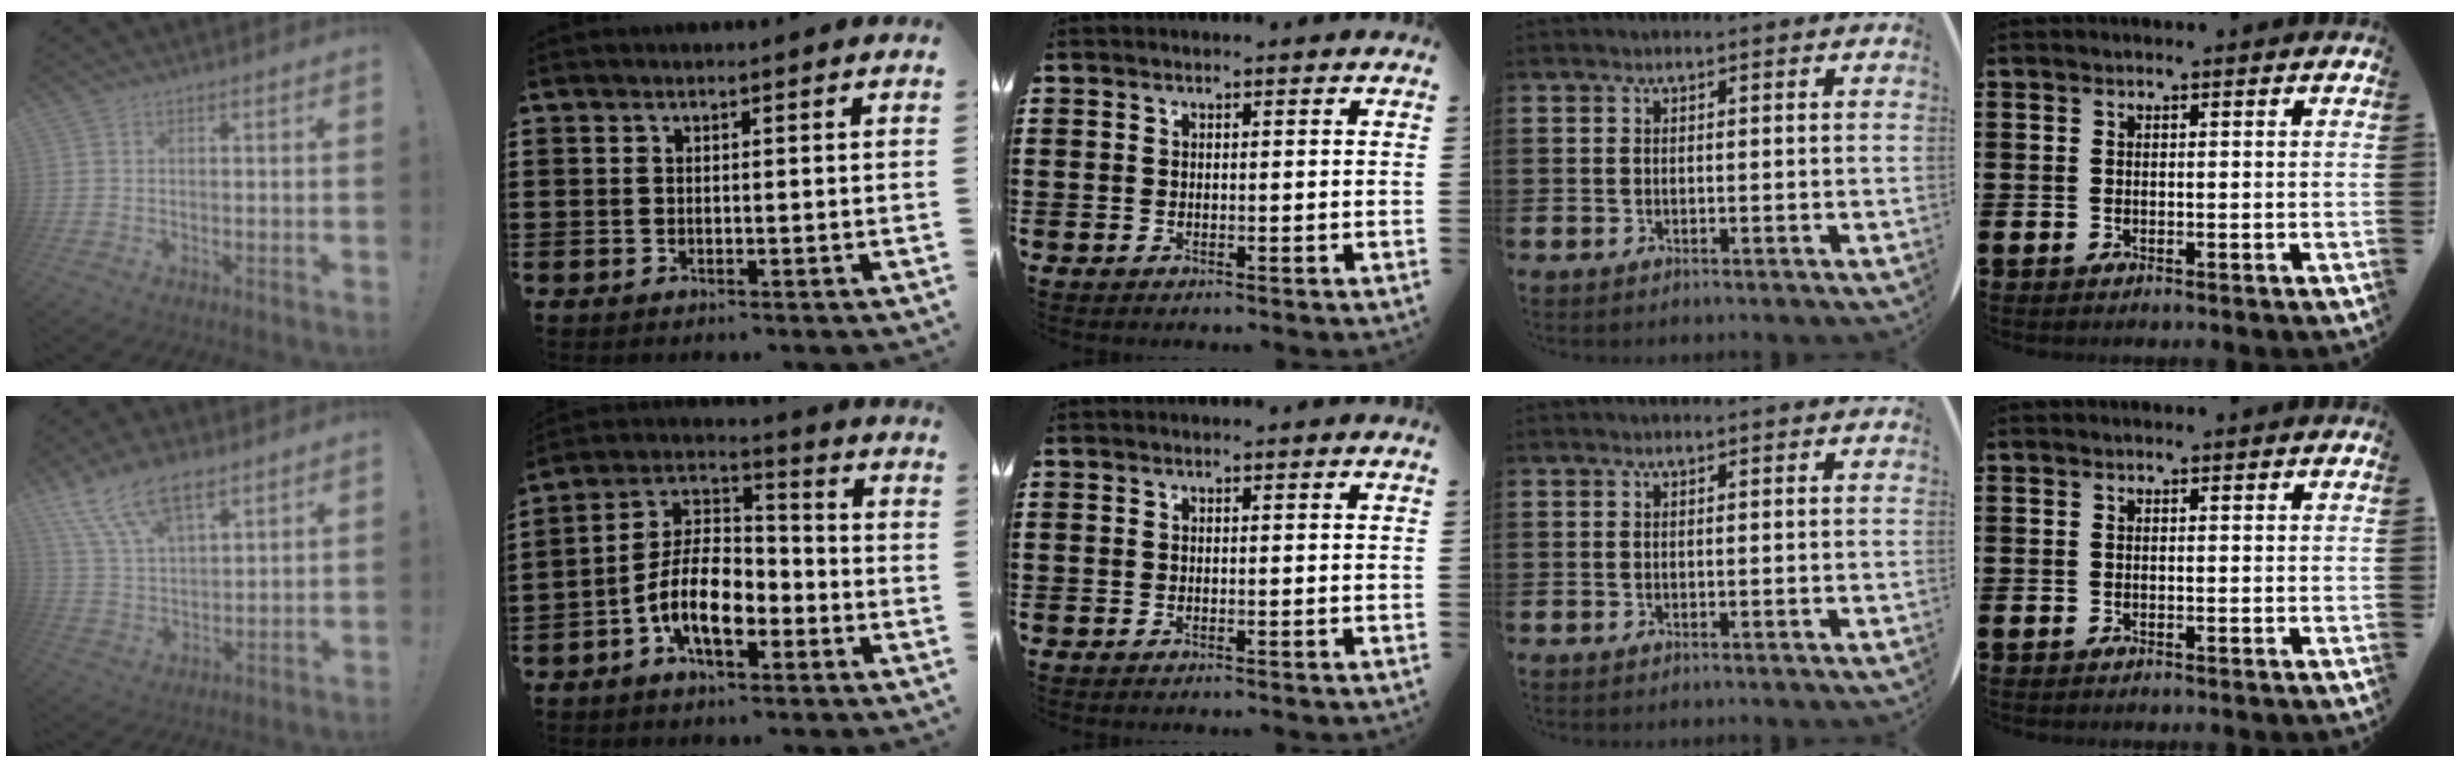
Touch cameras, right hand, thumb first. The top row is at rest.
{"thumb": {"total": 14.4, "force": [9.6, 6.8, 8.3], "torque": [-0.154, -0.043, 0.177]}, "index": {"total": 9.6, "force": [-4.3, 4.7, 7.2], "torque": [-0.164, 0.004, -0.083]}}